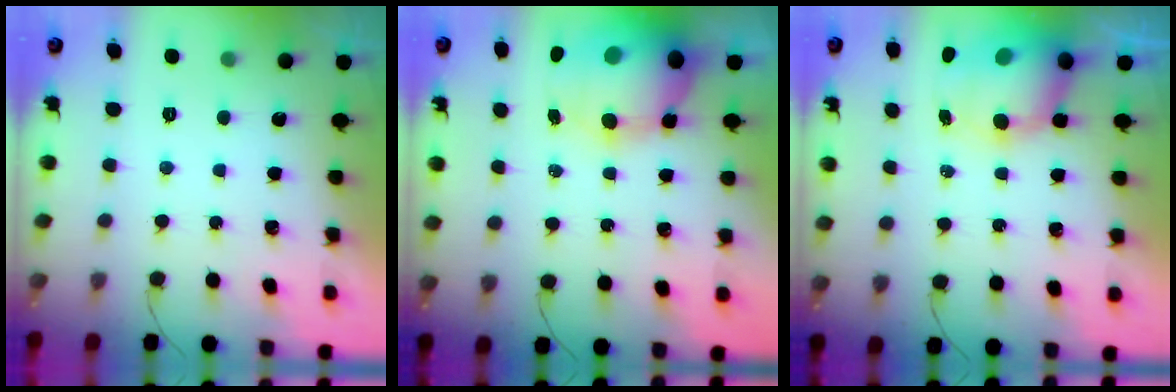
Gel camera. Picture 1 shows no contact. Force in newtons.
{"total": 18.0, "press": 16.0, "slide": 8.2}
{"total": 9.4, "press": 9.0, "slide": 2.7}